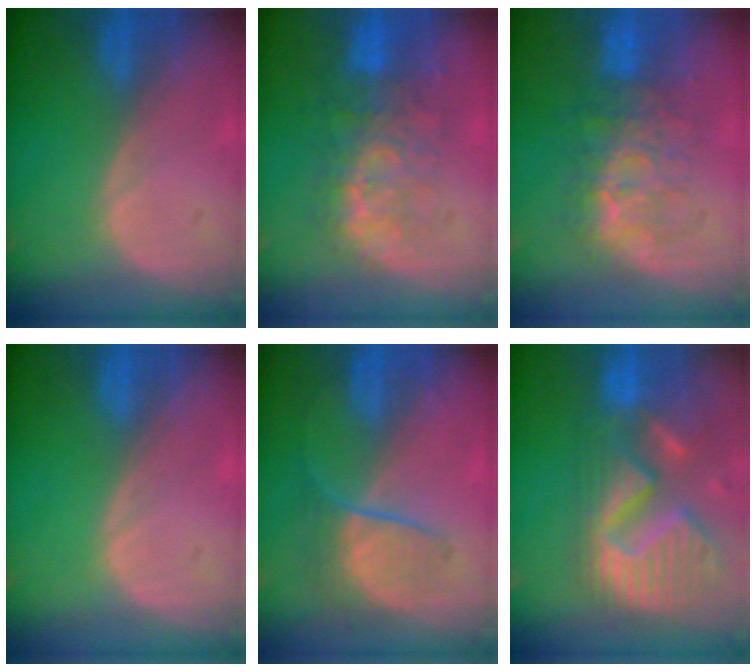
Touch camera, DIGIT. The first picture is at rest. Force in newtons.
{"total": 9.9, "press": 8.6, "slide": 4.9}
{"total": 8.9, "press": 8.3, "slide": 3.3}
{"total": 0.0}
{"total": 6.3, "press": 5.9, "slide": 2.3}
{"total": 14.1, "press": 11.7, "slide": 7.8}